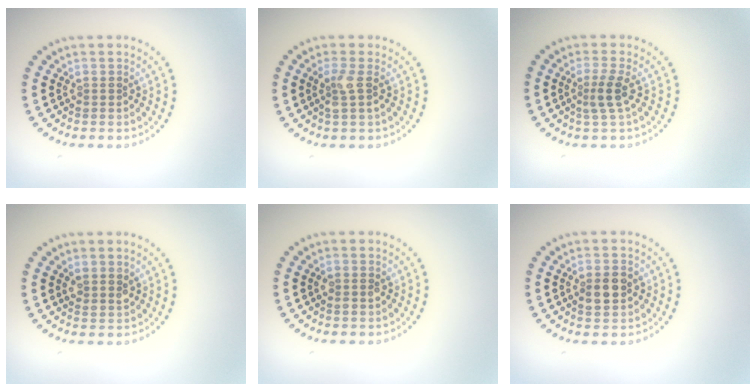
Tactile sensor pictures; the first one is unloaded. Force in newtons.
{"total": 1.8, "press": 1.5, "slide": 0.9}
{"total": 1.9, "press": 1.4, "slide": 1.3}
{"total": 1.7, "press": 1.5, "slide": 0.8}
{"total": 1.1, "press": 1.0, "slide": 0.3}
{"total": 2.8, "press": 2.7, "slide": 0.2}